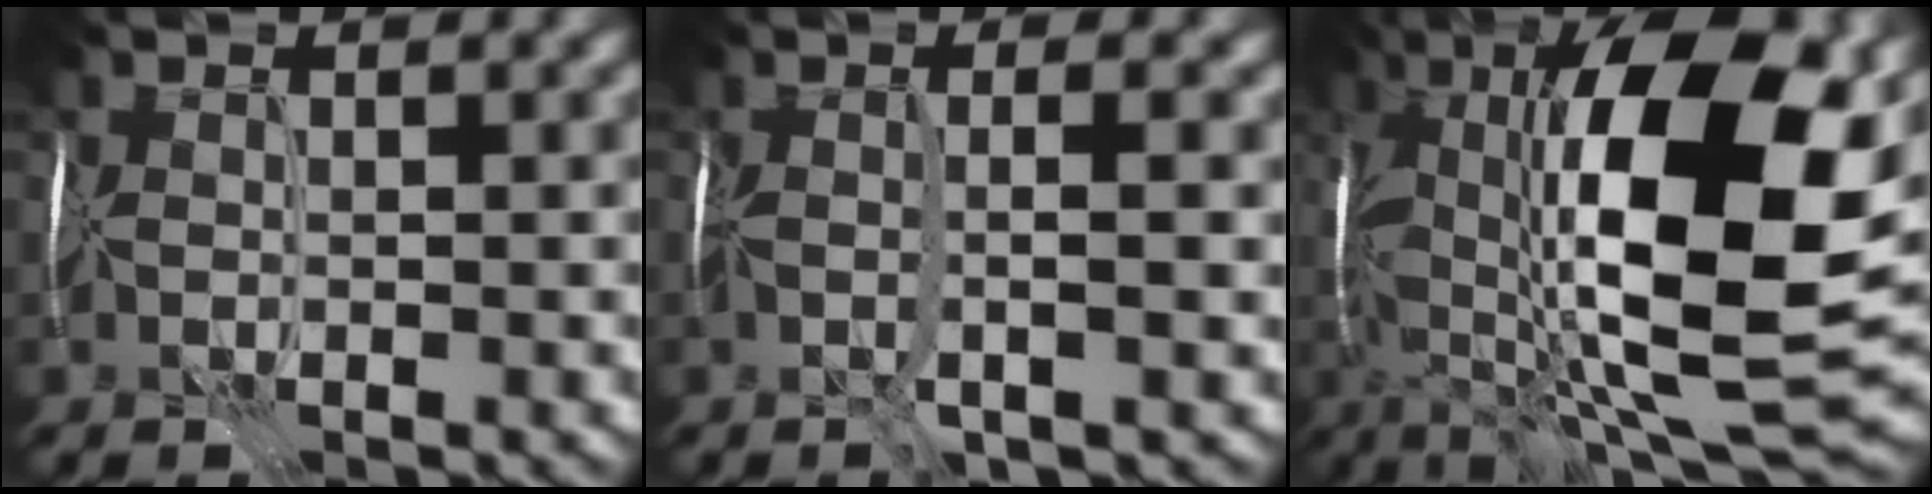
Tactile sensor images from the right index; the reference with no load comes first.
{"total": 2.1, "force": [-0.4, 0.1, 2.1], "torque": [-0.038, -0.003, -0.008]}
{"total": 17.7, "force": [1.3, 7.2, 16.1], "torque": [-0.275, 0.010, 0.016]}